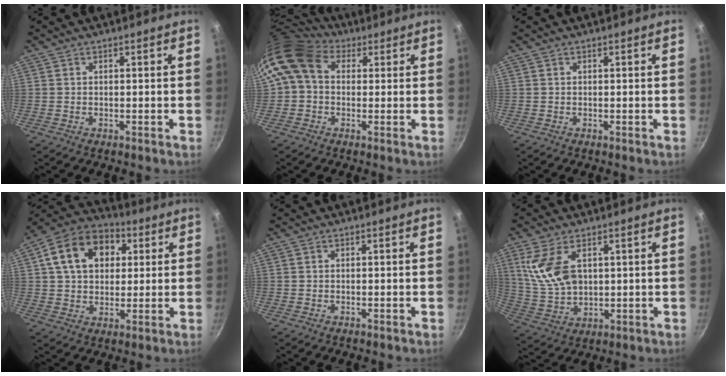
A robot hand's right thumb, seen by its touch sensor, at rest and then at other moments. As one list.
[{"total": 10.5, "force": [2.8, 8.1, 6.0], "torque": [-0.099, 0.012, 0.030]}, {"total": 0.0}, {"total": 16.2, "force": [4.6, 11.8, 10.1], "torque": [-0.149, 0.021, 0.064]}, {"total": 0.0}, {"total": 11.1, "force": [3.5, 6.5, 8.2], "torque": [-0.154, -0.016, 0.083]}]